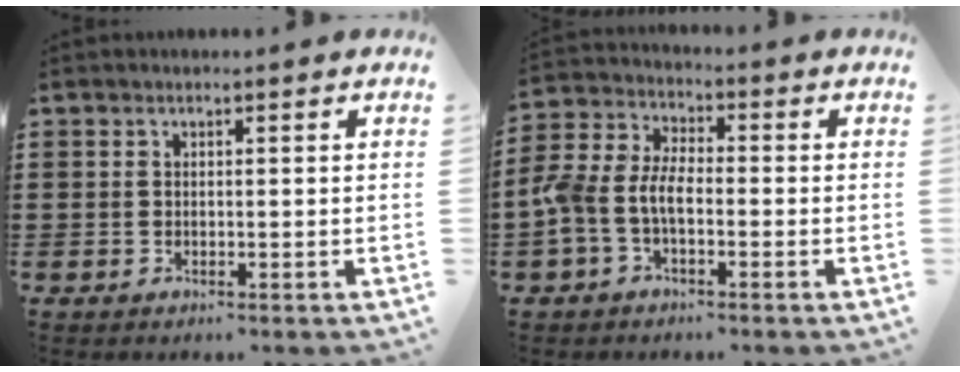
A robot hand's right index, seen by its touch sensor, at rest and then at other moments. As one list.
[{"total": 5.8, "force": [-2.2, 3.1, 4.4], "torque": [-0.128, -0.006, -0.054]}]